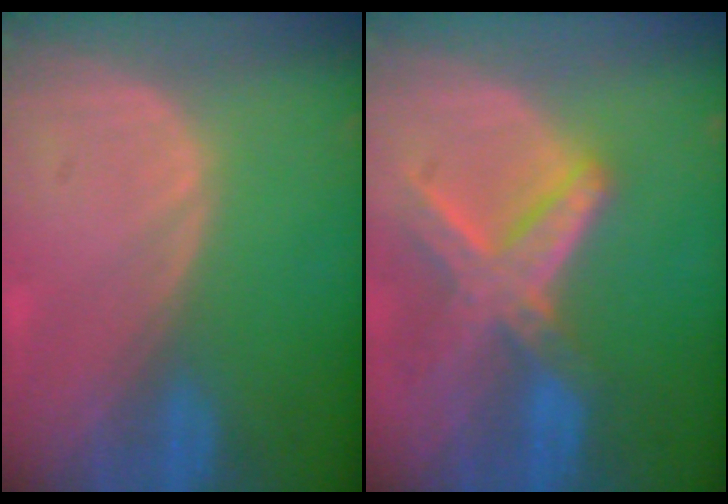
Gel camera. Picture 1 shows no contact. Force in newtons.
{"total": 8.2, "press": 7.1, "slide": 4.1}